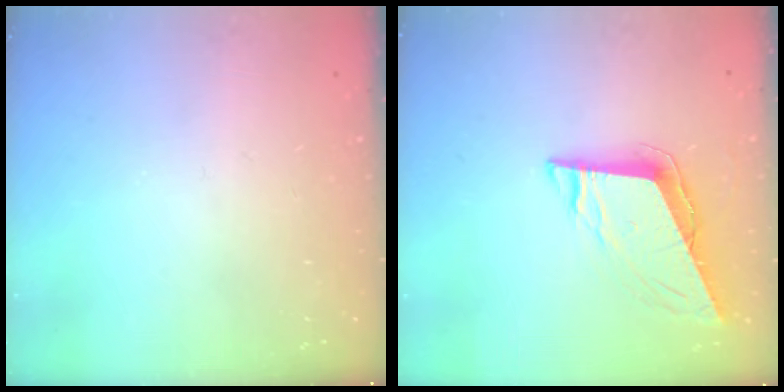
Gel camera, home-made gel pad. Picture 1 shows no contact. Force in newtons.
{"total": 9.0, "press": 8.7, "slide": 2.5}